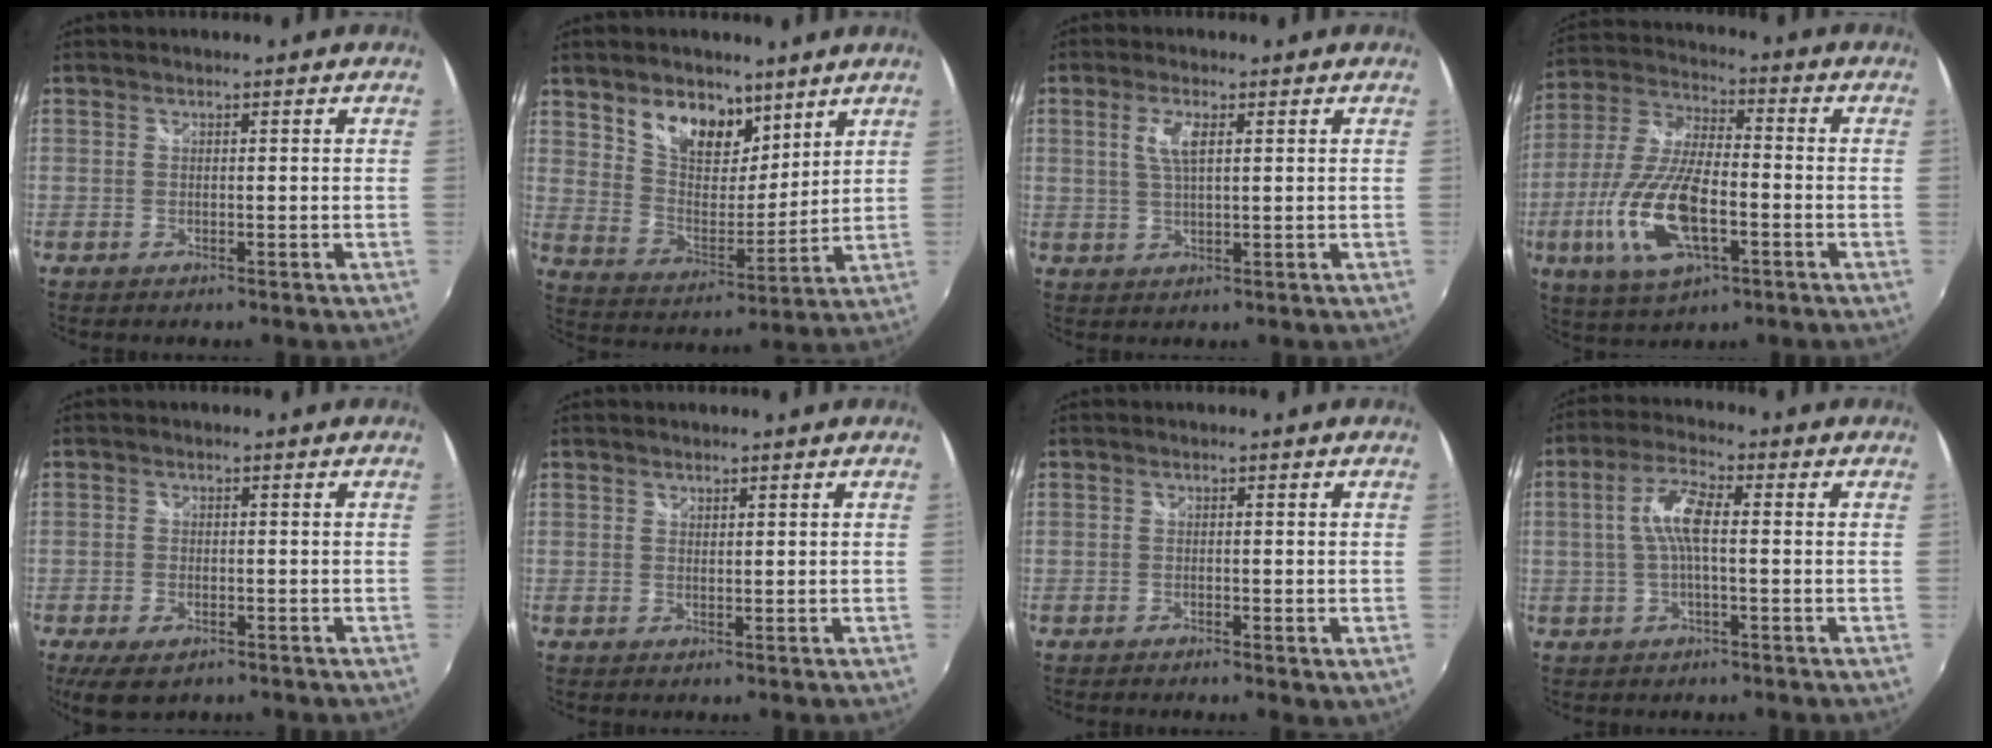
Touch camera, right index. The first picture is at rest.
{"total": 12.3, "force": [8.0, 7.2, 5.9], "torque": [-0.098, 0.004, 0.149]}
{"total": 4.2, "force": [1.4, 1.3, 3.7], "torque": [-0.073, 0.001, 0.026]}
{"total": 17.4, "force": [-5.5, 6.8, 15.0], "torque": [-0.324, -0.014, -0.103]}
{"total": 5.9, "force": [-3.6, 2.9, 3.7], "torque": [-0.087, -0.020, -0.060]}
{"total": 0.7, "force": [0.6, 0.3, 0.1], "torque": [0.000, 0.000, 0.011]}
{"total": 1.6, "force": [-0.5, 0.6, 1.3], "torque": [-0.022, -0.006, -0.008]}
{"total": 6.5, "force": [0.0, 1.6, 6.3], "torque": [-0.129, 0.011, 0.001]}